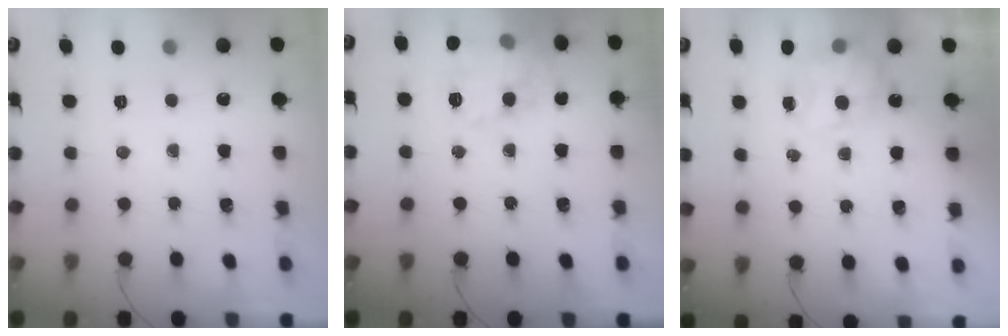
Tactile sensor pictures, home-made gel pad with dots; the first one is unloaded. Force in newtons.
{"total": 15.0, "press": 15.0, "slide": 0.8}
{"total": 9.1, "press": 9.0, "slide": 0.6}